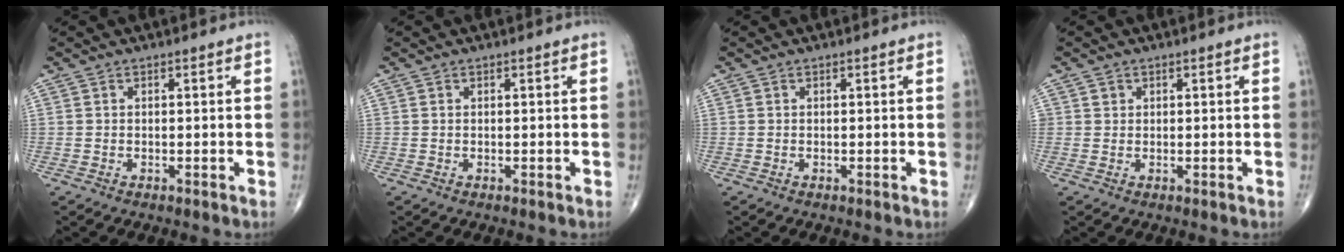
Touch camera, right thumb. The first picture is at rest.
{"total": 0.0}
{"total": 0.0}
{"total": 0.9, "force": [0.4, 0.8, 0.1], "torque": [0.008, 0.000, 0.005]}